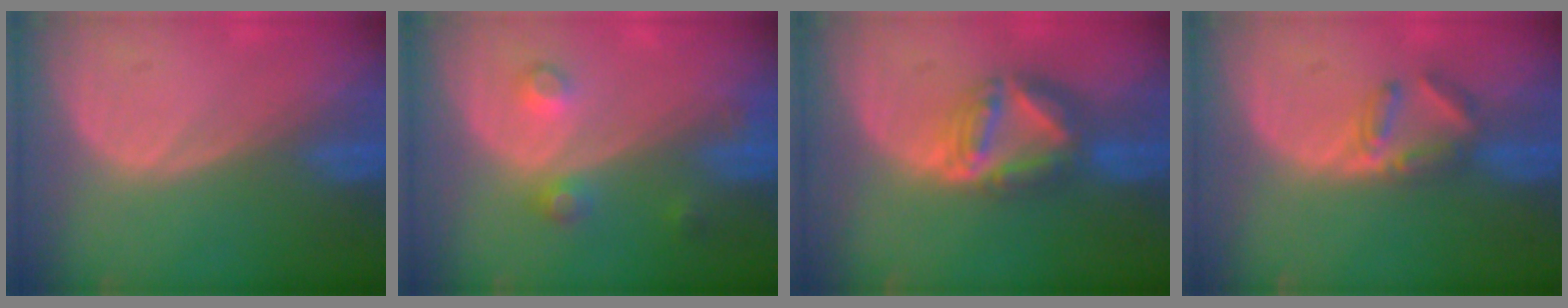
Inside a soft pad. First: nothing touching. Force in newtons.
{"total": 3.5, "press": 3.2, "slide": 1.6}
{"total": 7.7, "press": 6.8, "slide": 3.8}
{"total": 4.1, "press": 3.9, "slide": 1.1}